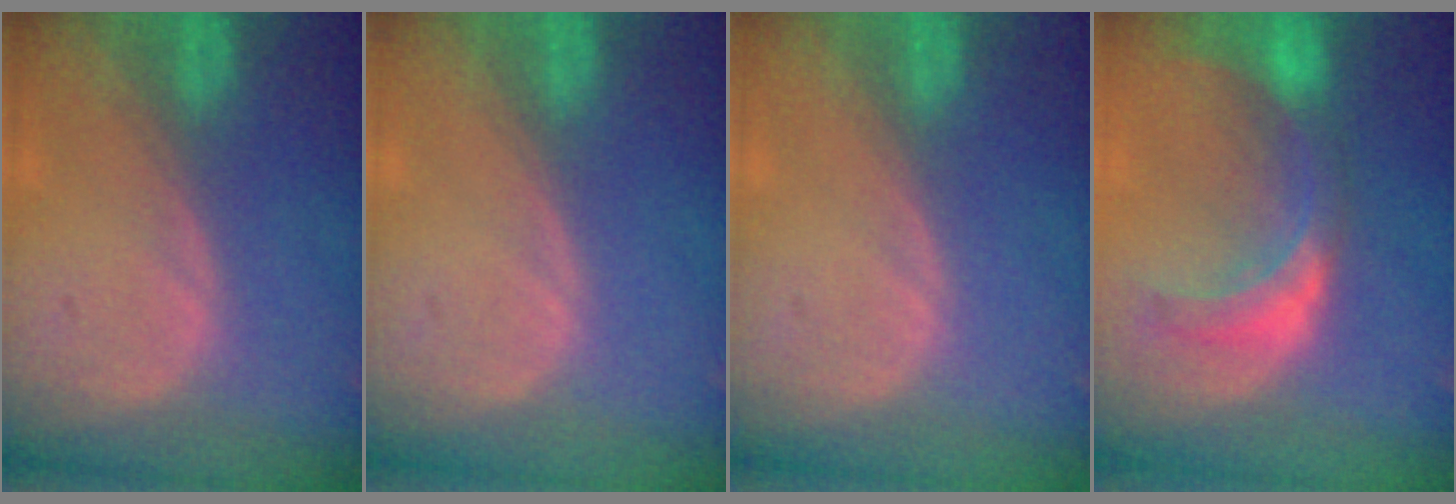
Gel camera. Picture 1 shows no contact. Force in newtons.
{"total": 0.0}
{"total": 0.0}
{"total": 8.0, "press": 7.0, "slide": 3.8}